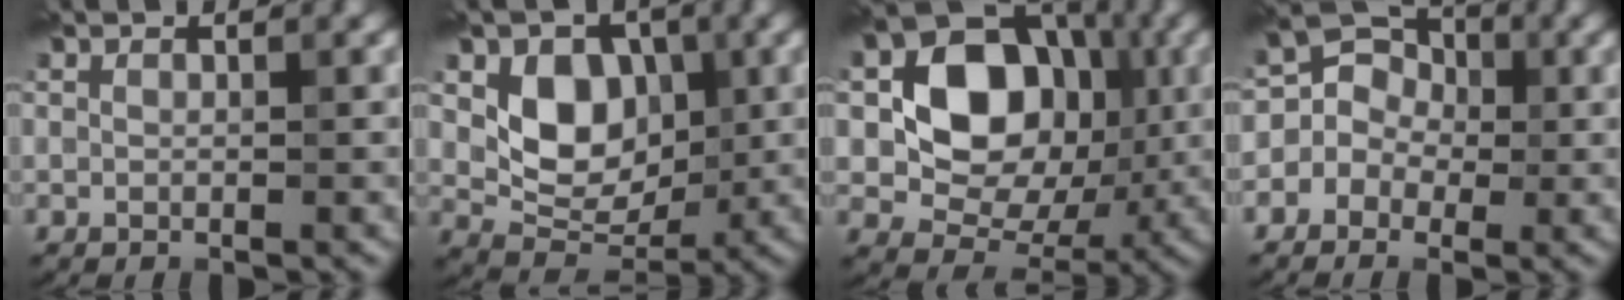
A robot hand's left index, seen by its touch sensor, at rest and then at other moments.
{"total": 5.8, "force": [0.7, 4.5, 3.6], "torque": [-0.052, -0.012, 0.010]}
{"total": 10.8, "force": [0.6, 8.2, 7.0], "torque": [-0.115, -0.006, 0.003]}
{"total": 4.9, "force": [-0.8, 4.6, 1.4], "torque": [-0.004, 0.029, -0.039]}